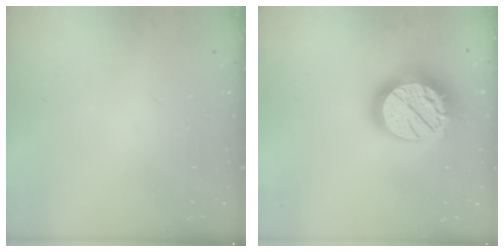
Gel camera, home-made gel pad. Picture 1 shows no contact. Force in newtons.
{"total": 21.9, "press": 21.8, "slide": 1.5}